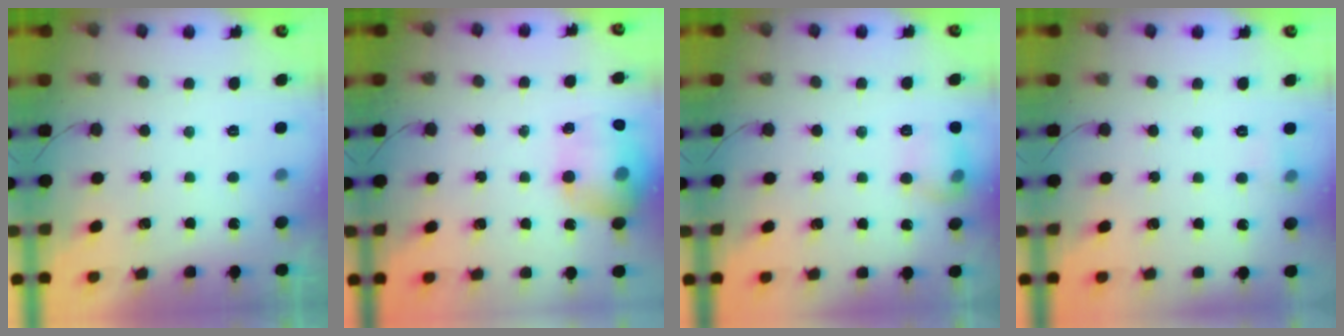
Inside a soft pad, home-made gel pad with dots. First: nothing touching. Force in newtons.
{"total": 17.2, "press": 17.1, "slide": 1.2}
{"total": 9.3, "press": 9.3, "slide": 0.8}
{"total": 4.3, "press": 4.0, "slide": 1.5}